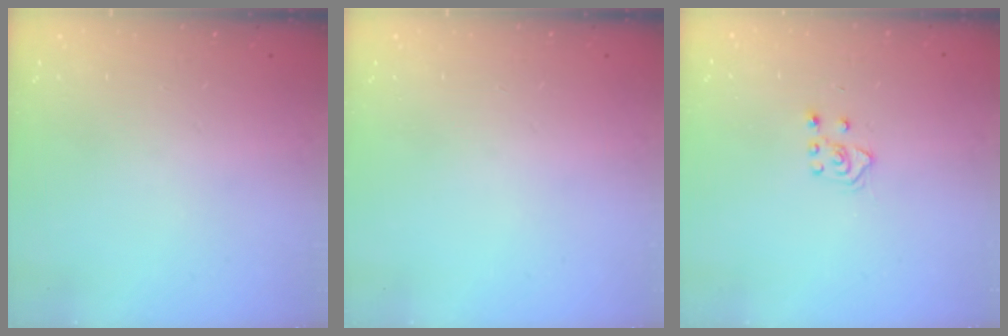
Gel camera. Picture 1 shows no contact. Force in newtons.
{"total": 0.0}
{"total": 4.9, "press": 4.8, "slide": 0.8}